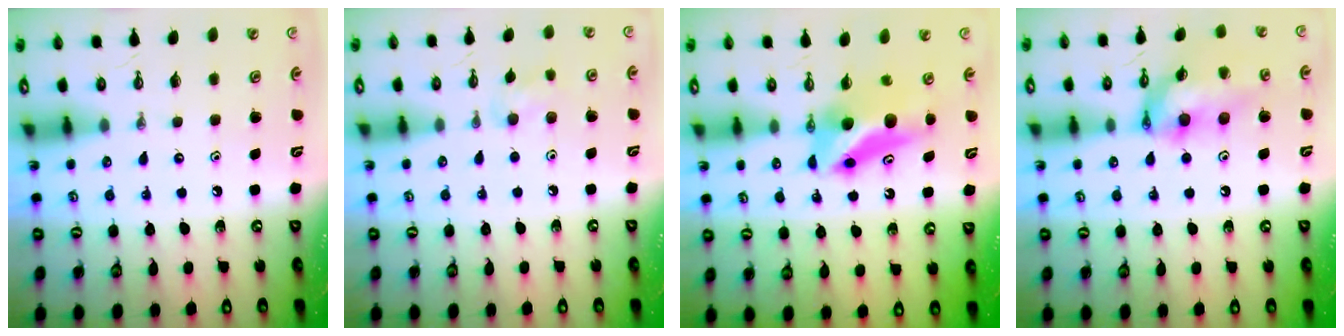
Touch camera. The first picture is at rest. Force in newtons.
{"total": 7.6, "press": 7.5, "slide": 1.0}
{"total": 6.7, "press": 6.6, "slide": 1.1}
{"total": 15.1, "press": 15.0, "slide": 1.5}